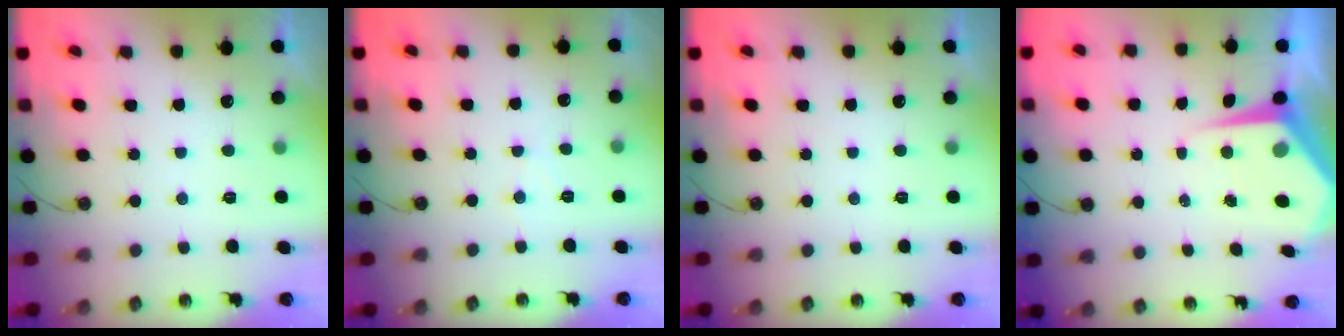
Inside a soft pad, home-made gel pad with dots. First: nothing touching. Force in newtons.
{"total": 3.9, "press": 3.9, "slide": 0.4}
{"total": 0.0}
{"total": 6.9, "press": 6.9, "slide": 0.7}